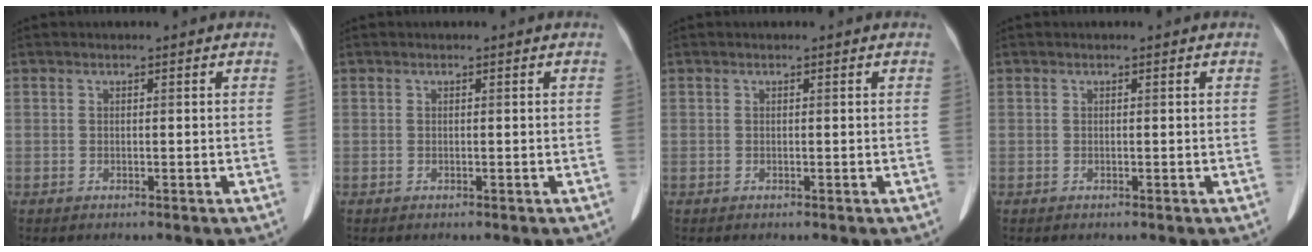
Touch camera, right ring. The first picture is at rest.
{"total": 0.0}
{"total": 0.0}
{"total": 0.0}